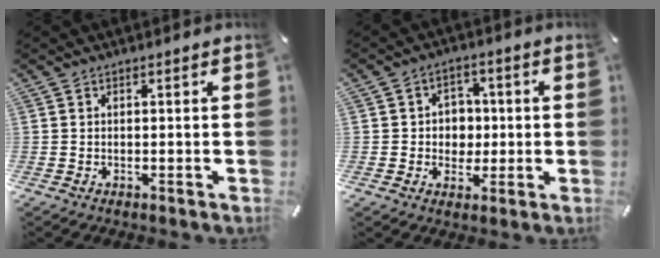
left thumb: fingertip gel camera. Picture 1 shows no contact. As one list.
[{"total": 6.2, "force": [-0.2, 5.9, 1.8], "torque": [-0.016, 0.007, -0.008]}]